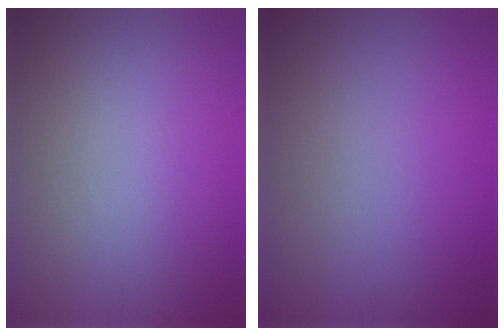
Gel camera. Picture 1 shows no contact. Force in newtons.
{"total": 0.0}